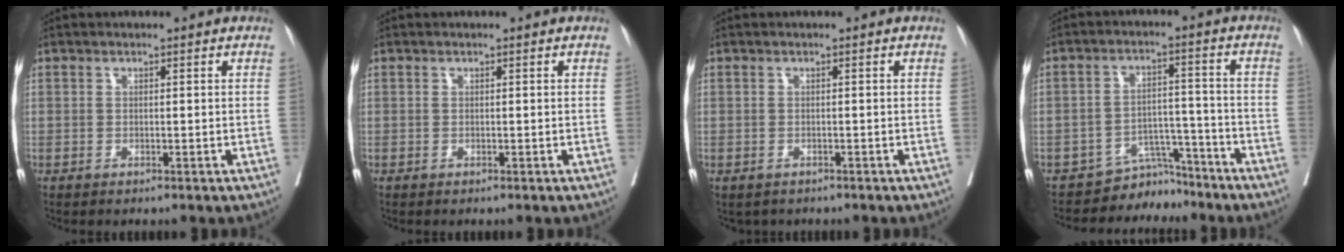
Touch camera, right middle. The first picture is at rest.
{"total": 0.0}
{"total": 1.5, "force": [-1.1, 0.9, 0.3], "torque": [-0.008, -0.001, -0.011]}
{"total": 5.2, "force": [-4.8, 1.8, -0.8], "torque": [0.019, 0.037, -0.073]}